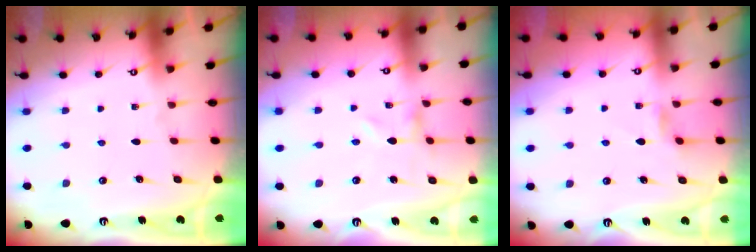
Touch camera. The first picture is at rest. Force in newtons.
{"total": 0.0}
{"total": 2.8, "press": 2.7, "slide": 0.5}